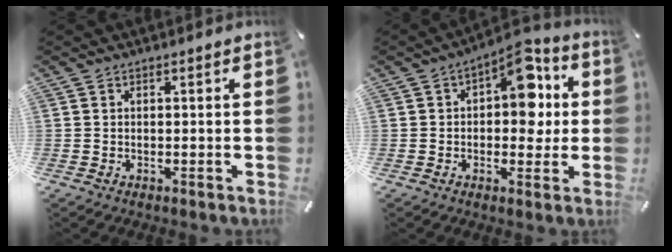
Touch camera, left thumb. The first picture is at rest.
{"total": 11.8, "force": [3.1, 7.0, 9.0], "torque": [-0.100, -0.021, 0.050]}